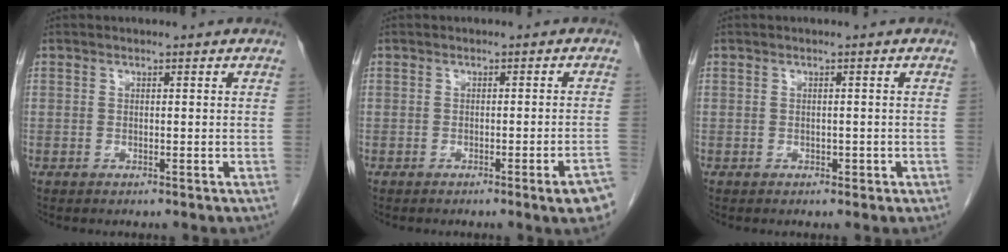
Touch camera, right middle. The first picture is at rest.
{"total": 4.6, "force": [-2.9, -0.6, 3.6], "torque": [-0.032, -0.008, -0.041]}
{"total": 0.9, "force": [-0.3, 0.7, 0.5], "torque": [-0.007, 0.002, -0.002]}